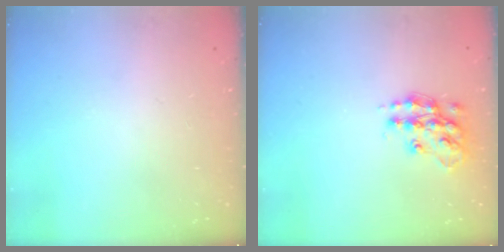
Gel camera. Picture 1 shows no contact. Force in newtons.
{"total": 13.4, "press": 13.4, "slide": 0.9}